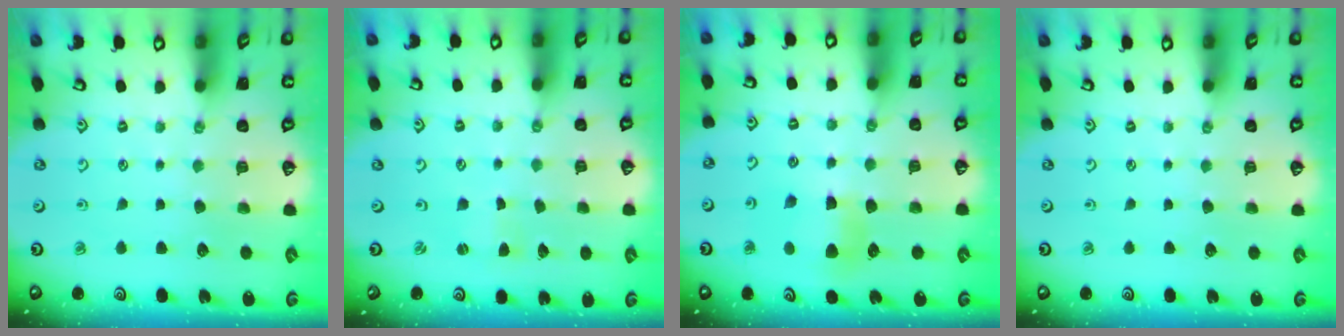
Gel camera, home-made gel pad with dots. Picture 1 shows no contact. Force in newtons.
{"total": 1.3, "press": 1.3, "slide": 0.4}
{"total": 6.1, "press": 6.1, "slide": 0.6}
{"total": 0.0}